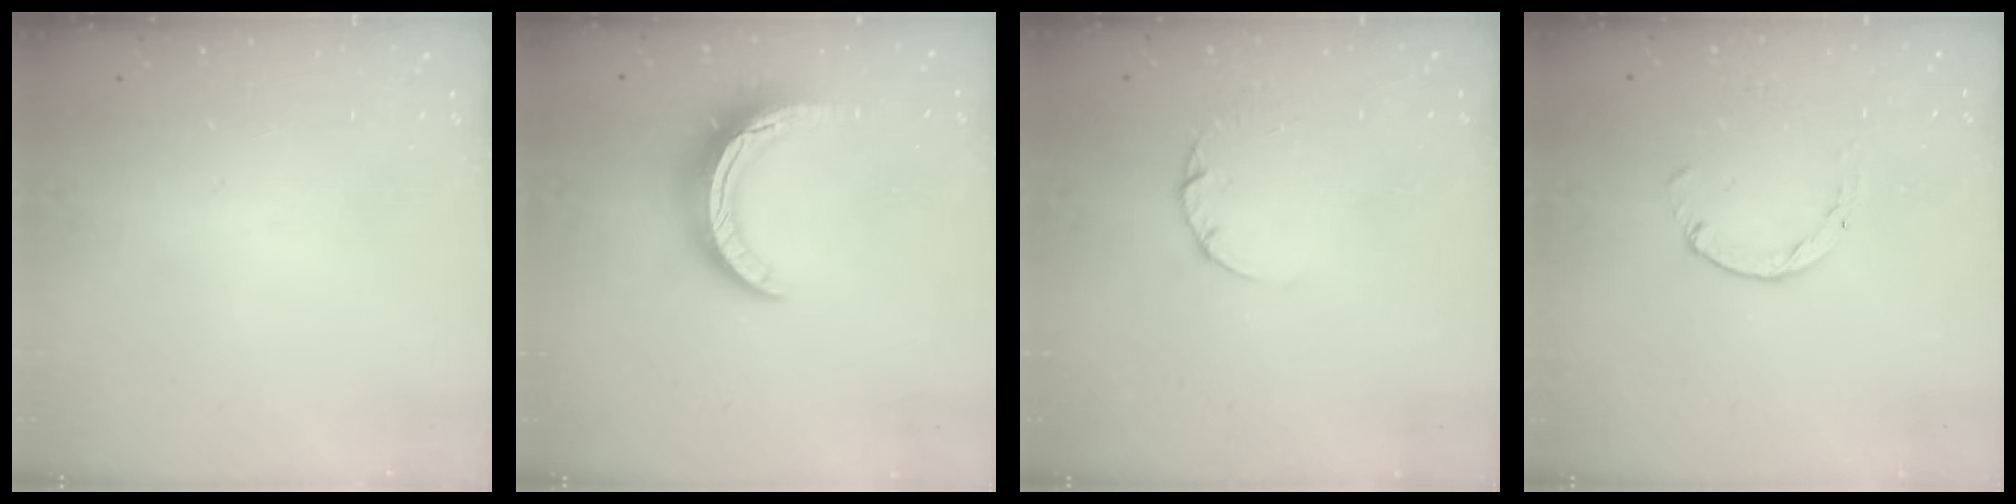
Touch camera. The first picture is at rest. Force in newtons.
{"total": 11.2, "press": 11.2, "slide": 0.7}
{"total": 2.2, "press": 2.2, "slide": 0.3}
{"total": 0.0}